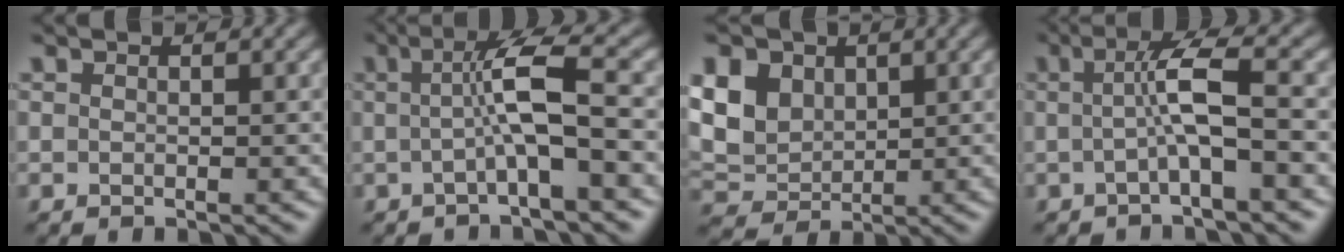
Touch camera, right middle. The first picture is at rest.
{"total": 4.8, "force": [-0.4, 0.6, 4.8], "torque": [-0.083, 0.012, -0.014]}
{"total": 7.7, "force": [2.6, 5.8, 4.3], "torque": [-0.113, 0.021, 0.044]}
{"total": 4.1, "force": [-0.4, 0.5, 4.0], "torque": [-0.072, 0.010, -0.012]}